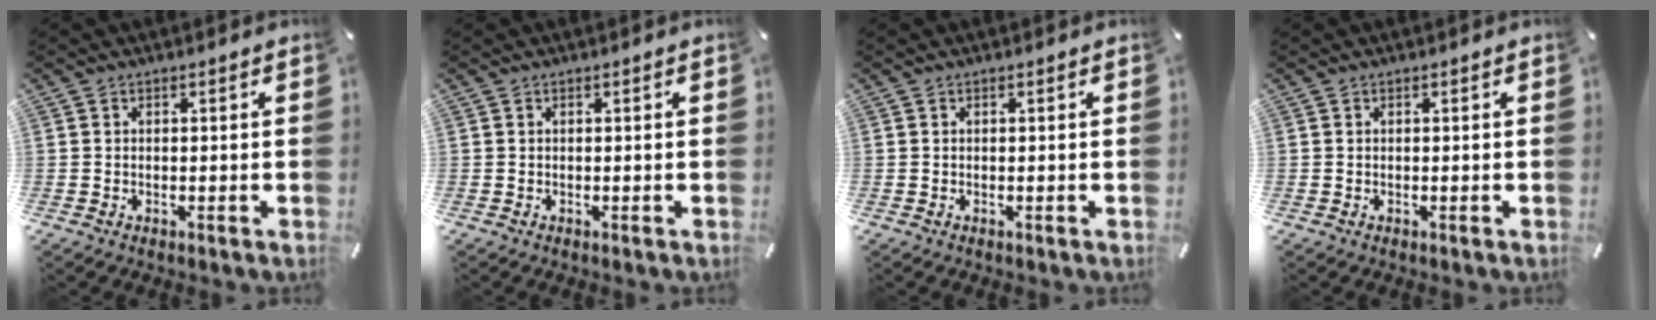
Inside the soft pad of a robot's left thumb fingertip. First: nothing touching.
{"total": 0.0}
{"total": 0.0}
{"total": 0.0}